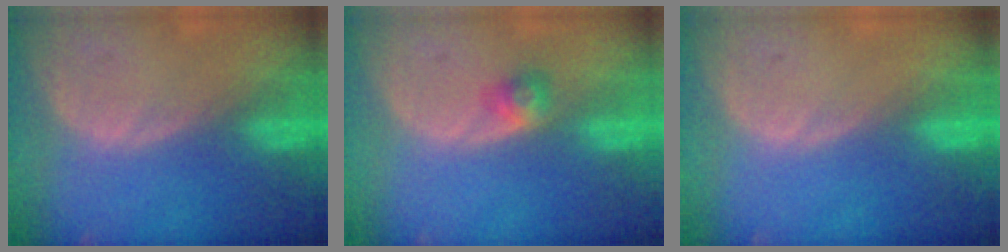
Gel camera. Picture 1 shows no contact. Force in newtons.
{"total": 2.6, "press": 2.3, "slide": 1.1}
{"total": 0.0}